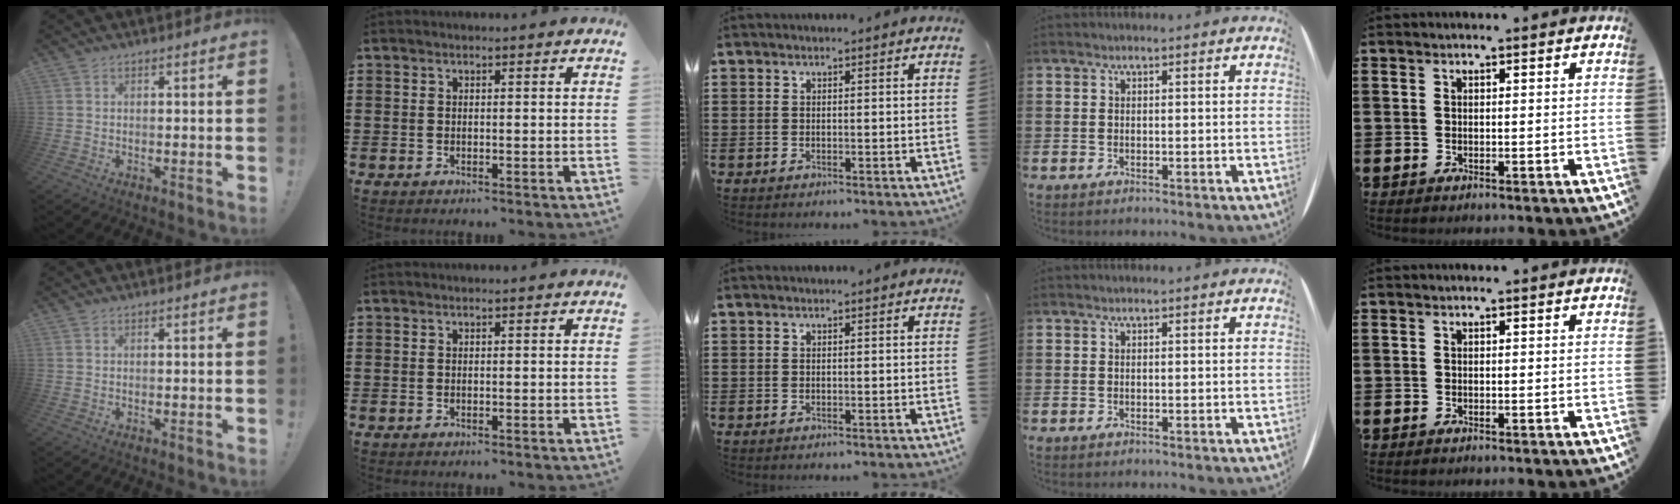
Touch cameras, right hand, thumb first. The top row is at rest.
{}